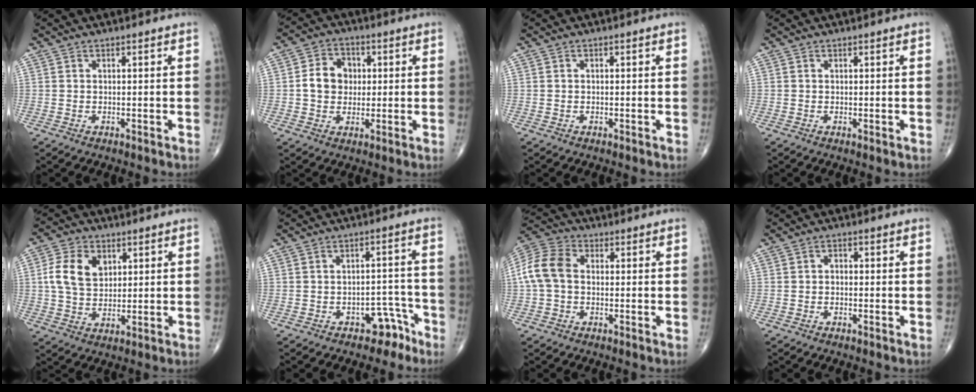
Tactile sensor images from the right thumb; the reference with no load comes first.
{"total": 7.4, "force": [0.4, 6.2, 4.1], "torque": [-0.045, 0.010, 0.002]}
{"total": 0.0}
{"total": 0.0}
{"total": 9.1, "force": [2.4, 6.4, 5.9], "torque": [-0.102, -0.003, 0.045]}
{"total": 5.2, "force": [-3.7, 3.2, 1.9], "torque": [-0.002, 0.052, -0.048]}
{"total": 9.1, "force": [0.0, 6.5, 6.4], "torque": [-0.134, 0.027, -0.009]}
{"total": 1.4, "force": [-0.2, 1.0, 0.9], "torque": [-0.005, 0.007, -0.008]}